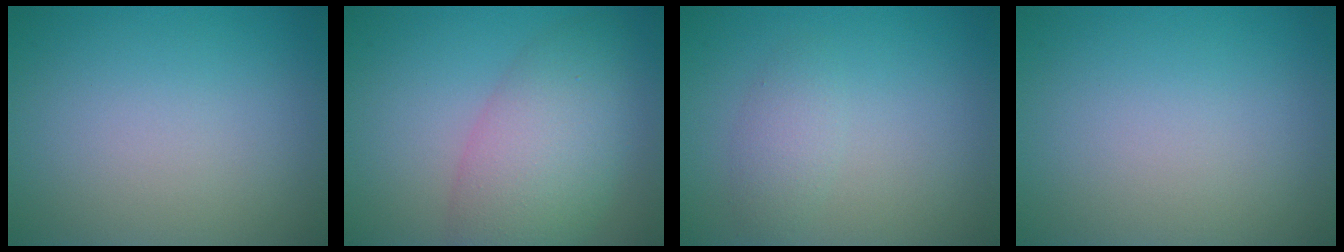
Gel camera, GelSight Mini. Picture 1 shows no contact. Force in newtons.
{"total": 6.7, "press": 6.7, "slide": 0.4}
{"total": 1.8, "press": 1.8, "slide": 0.1}
{"total": 0.0}